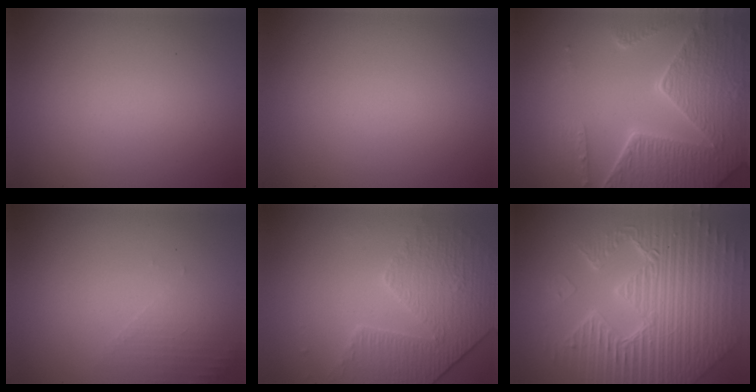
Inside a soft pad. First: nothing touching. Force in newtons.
{"total": 0.0}
{"total": 8.4, "press": 6.2, "slide": 5.7}
{"total": 1.6, "press": 1.6, "slide": 0.4}
{"total": 4.3, "press": 3.4, "slide": 2.6}
{"total": 11.3, "press": 7.2, "slide": 8.7}